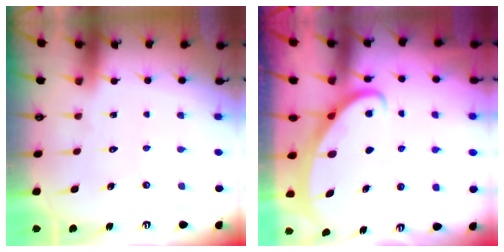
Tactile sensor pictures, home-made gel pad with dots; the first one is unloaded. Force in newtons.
{"total": 2.6, "press": 2.5, "slide": 0.3}